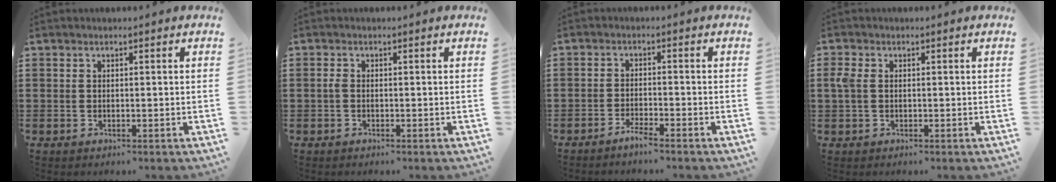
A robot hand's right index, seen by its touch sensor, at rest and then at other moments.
{"total": 1.0, "force": [-0.3, 0.4, 0.8], "torque": [-0.025, -0.003, -0.008]}
{"total": 2.2, "force": [-2.0, -0.1, 0.9], "torque": [-0.015, 0.001, -0.037]}
{"total": 2.4, "force": [0.2, 1.6, 1.8], "torque": [-0.054, 0.001, -0.002]}